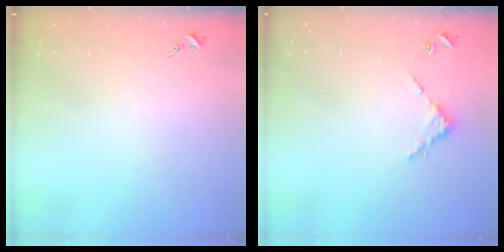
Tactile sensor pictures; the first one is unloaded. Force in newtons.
{"total": 2.7, "press": 2.7, "slide": 0.3}